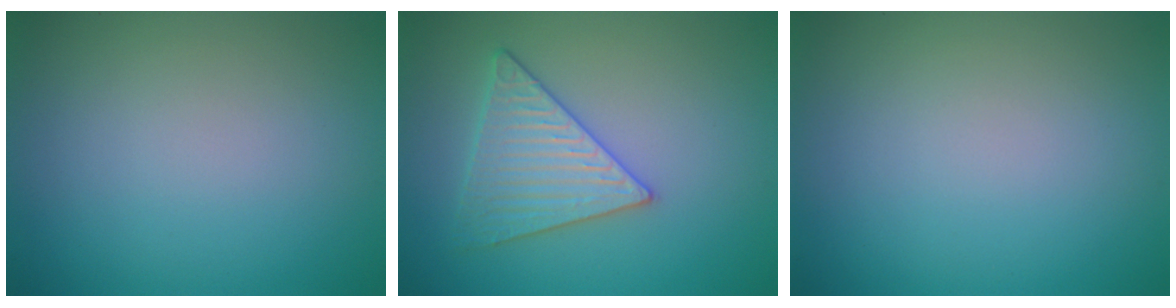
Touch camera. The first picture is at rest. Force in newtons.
{"total": 3.9, "press": 3.6, "slide": 1.3}
{"total": 0.0}